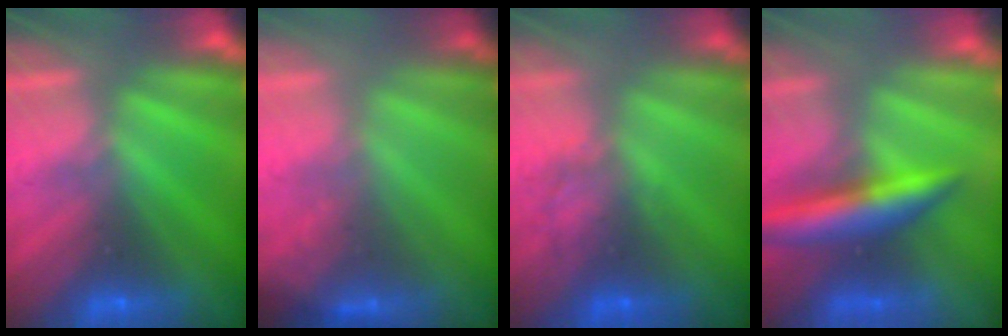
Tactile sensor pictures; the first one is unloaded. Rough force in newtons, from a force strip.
{"total": 1.8}
{"total": 4.5}
{"total": 7.3}